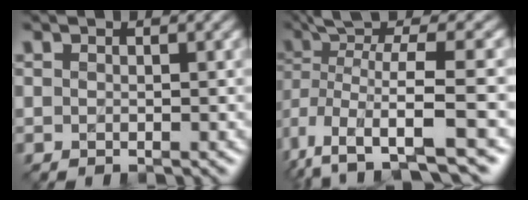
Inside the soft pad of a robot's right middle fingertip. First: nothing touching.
{"total": 8.0, "force": [-1.1, 2.9, 7.4], "torque": [-0.145, -0.007, -0.019]}